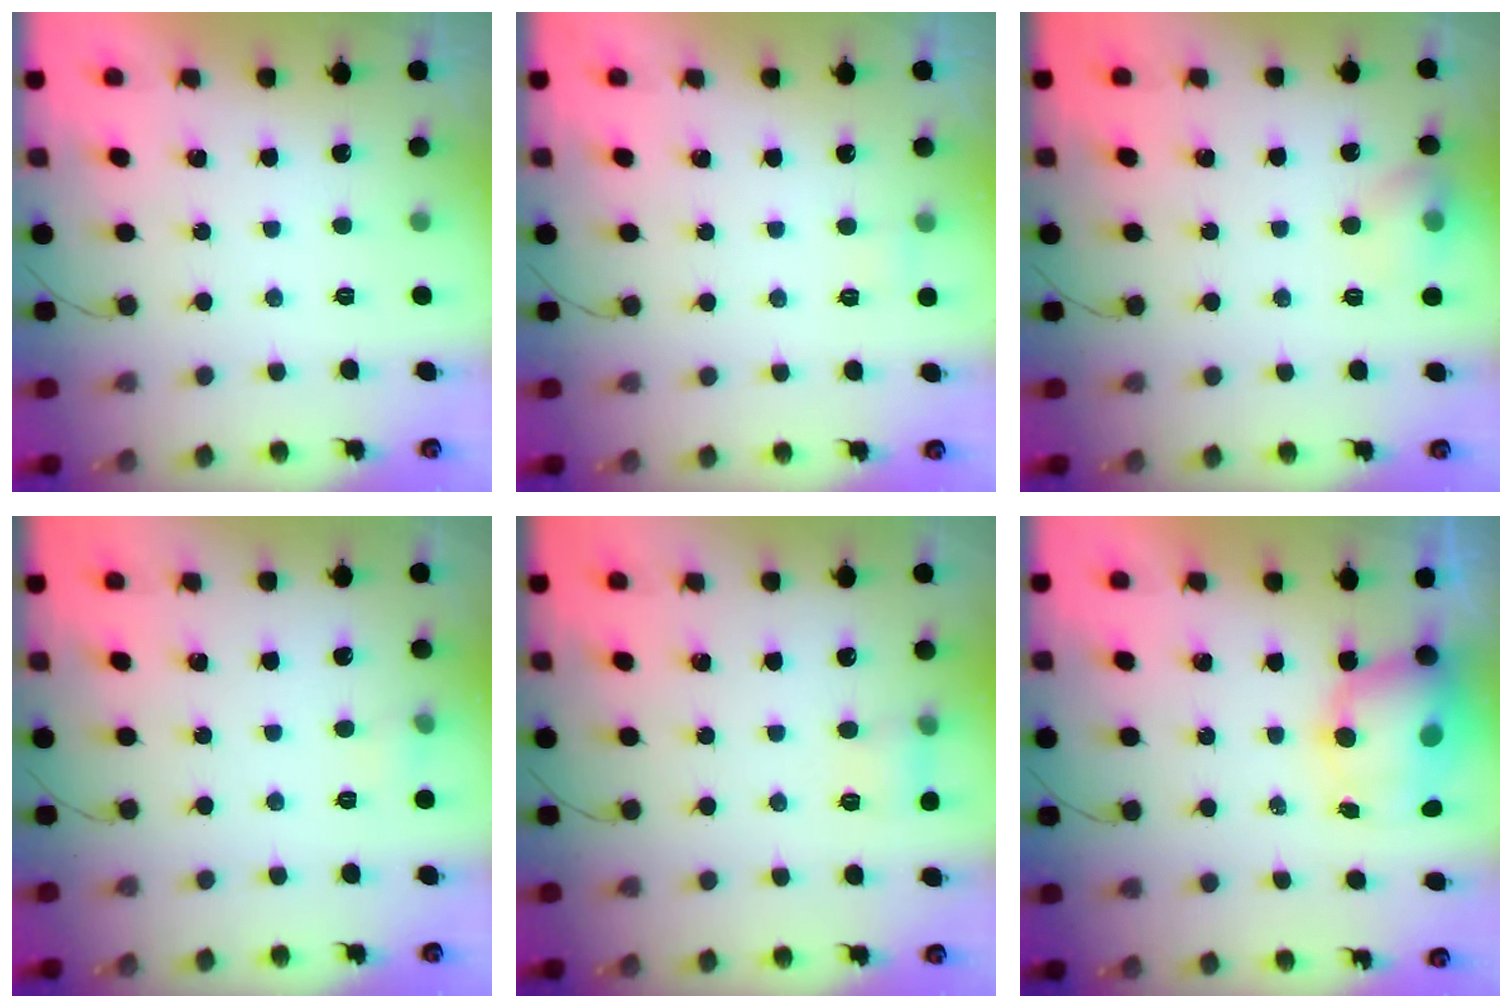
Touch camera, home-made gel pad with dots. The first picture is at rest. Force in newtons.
{"total": 2.1, "press": 2.0, "slide": 0.7}
{"total": 8.5, "press": 8.3, "slide": 1.5}
{"total": 4.0, "press": 3.8, "slide": 1.2}
{"total": 5.6, "press": 5.4, "slide": 1.7}
{"total": 8.5, "press": 8.2, "slide": 2.3}